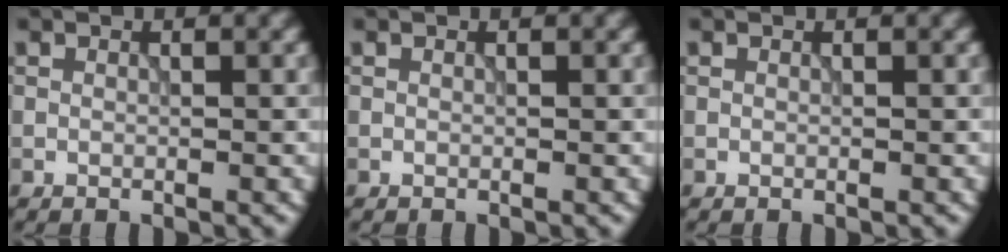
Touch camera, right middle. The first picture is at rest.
{"total": 0.0}
{"total": 0.0}